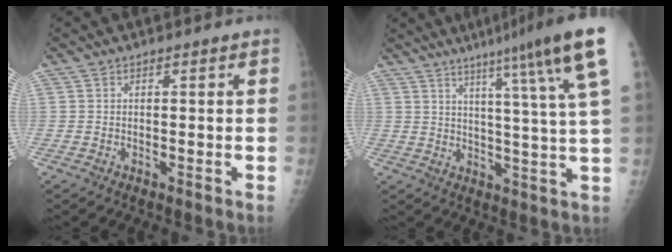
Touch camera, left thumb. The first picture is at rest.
{"total": 16.3, "force": [9.0, -0.5, 13.6], "torque": [-0.189, -0.026, 0.112]}